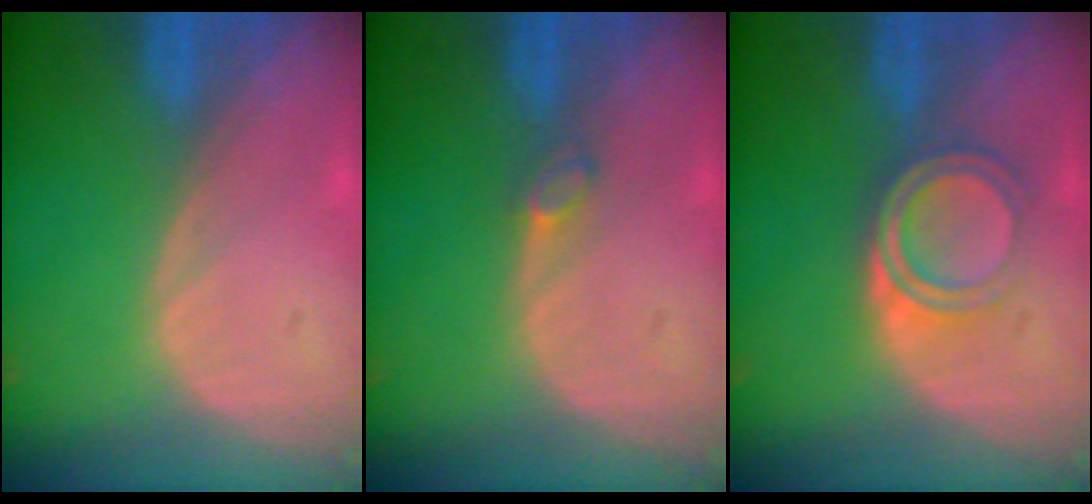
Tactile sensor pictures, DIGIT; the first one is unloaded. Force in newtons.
{"total": 1.4, "press": 1.4, "slide": 0.2}
{"total": 4.8, "press": 4.7, "slide": 1.1}